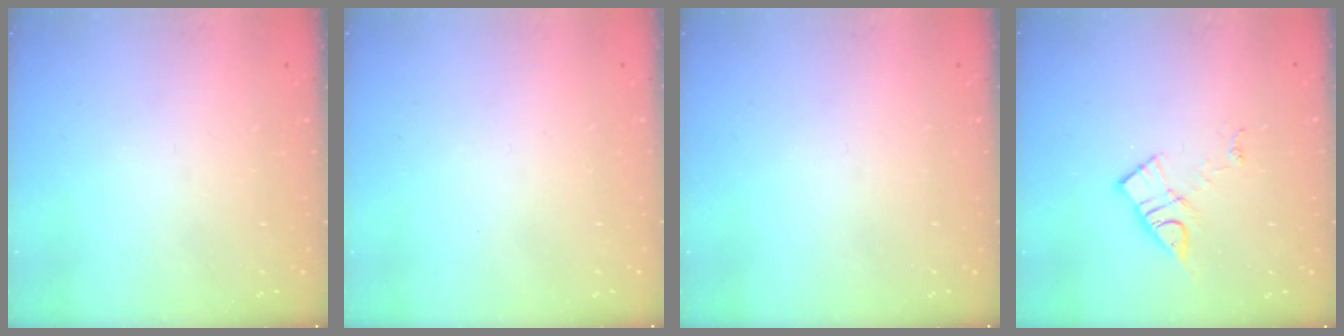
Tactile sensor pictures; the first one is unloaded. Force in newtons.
{"total": 1.6, "press": 1.6, "slide": 0.1}
{"total": 0.0}
{"total": 9.4, "press": 9.4, "slide": 0.5}